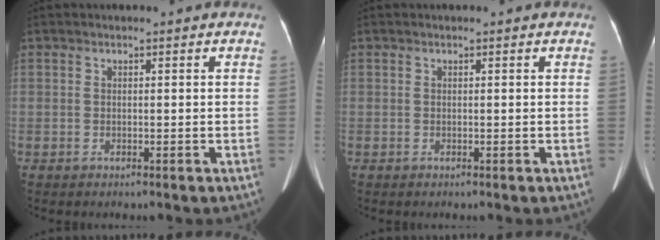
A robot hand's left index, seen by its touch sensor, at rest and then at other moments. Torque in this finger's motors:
{"motor_torque": [-0.02, 0.04, 0.00, -0.01]}